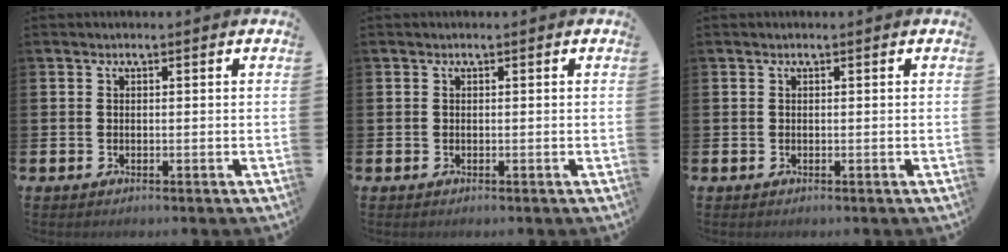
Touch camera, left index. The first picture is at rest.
{"total": 0.0}
{"total": 0.0}